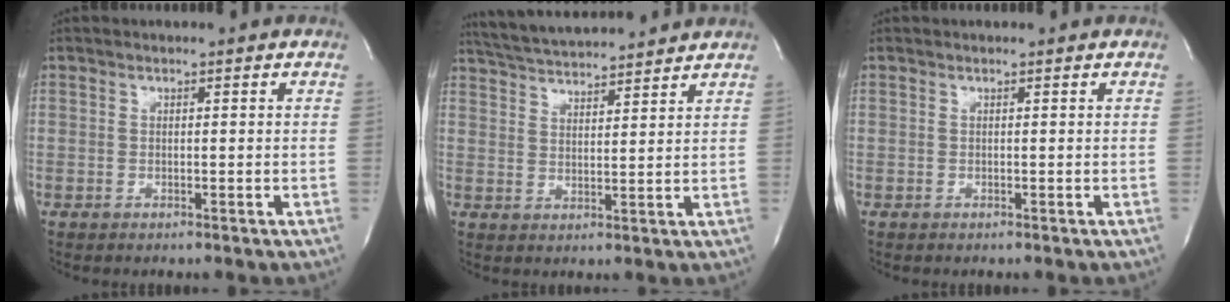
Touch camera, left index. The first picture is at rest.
{"total": 12.4, "force": [11.6, 0.9, 4.2], "torque": [-0.085, 0.020, 0.181]}
{"total": 0.0}